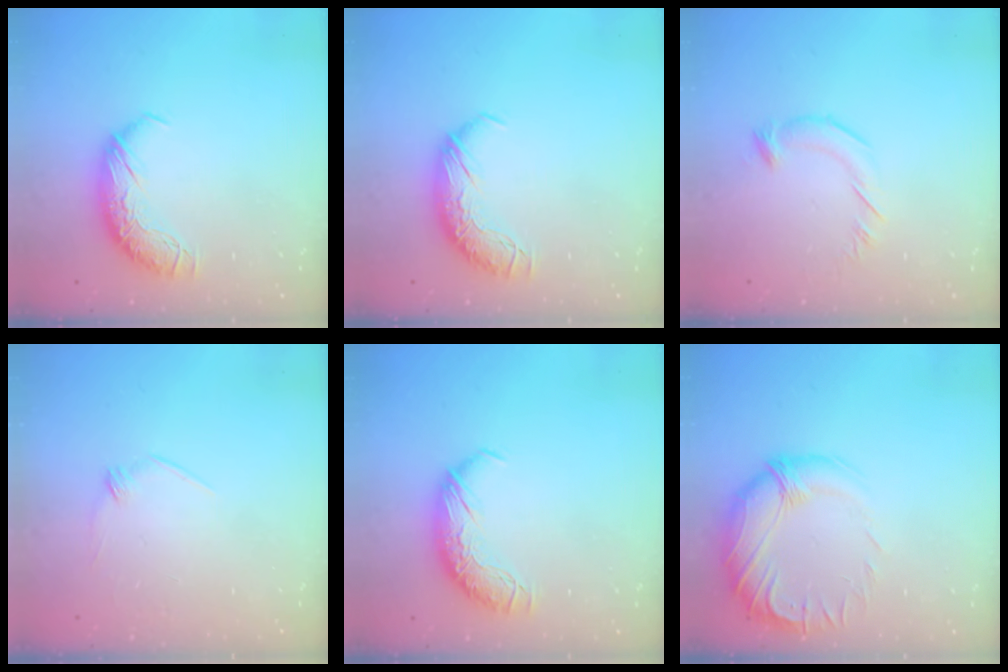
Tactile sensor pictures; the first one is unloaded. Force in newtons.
{"total": 0.0}
{"total": 4.0, "press": 3.9, "slide": 0.2}
{"total": 7.7, "press": 7.6, "slide": 0.6}
{"total": 0.0}
{"total": 2.9, "press": 0.9, "slide": 2.8}